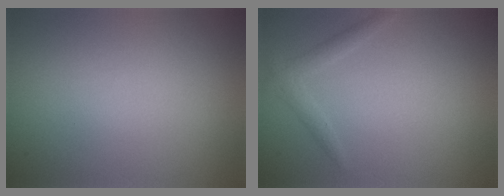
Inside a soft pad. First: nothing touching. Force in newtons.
{"total": 1.4, "press": 1.4, "slide": 0.1}